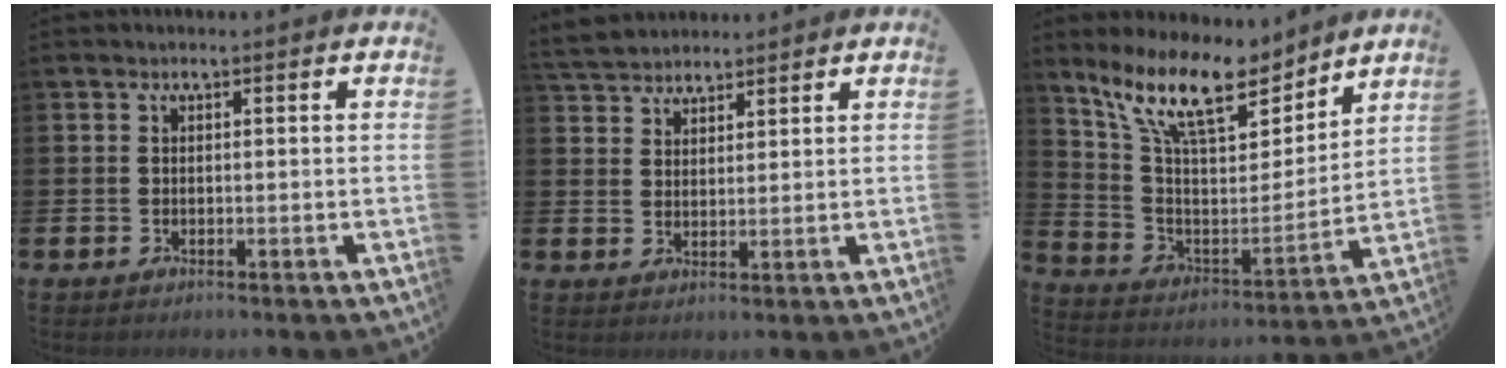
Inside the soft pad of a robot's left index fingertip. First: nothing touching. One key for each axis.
{"total": 4.1, "fx": 3.9, "fy": 1.2, "fz": -0.3, "tx": -0.004, "ty": -0.014, "tz": 0.071}
{"total": 13.3, "fx": 11.0, "fy": 4.2, "fz": 6.2, "tx": -0.149, "ty": -0.064, "tz": 0.196}